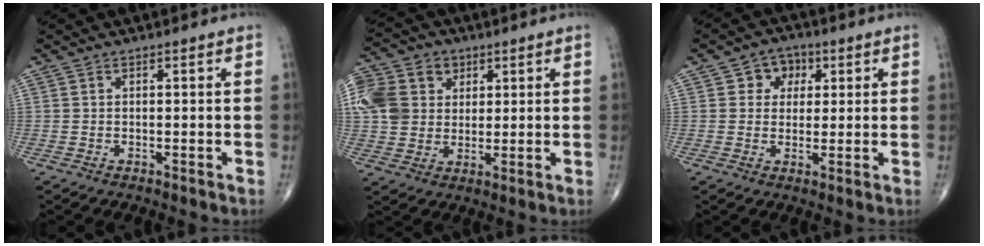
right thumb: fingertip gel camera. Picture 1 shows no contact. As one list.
[{"total": 14.0, "force": [4.1, 11.4, 7.0], "torque": [-0.133, 0.010, 0.071]}, {"total": 5.1, "force": [1.7, 4.4, 1.9], "torque": [0.005, 0.000, 0.020]}]